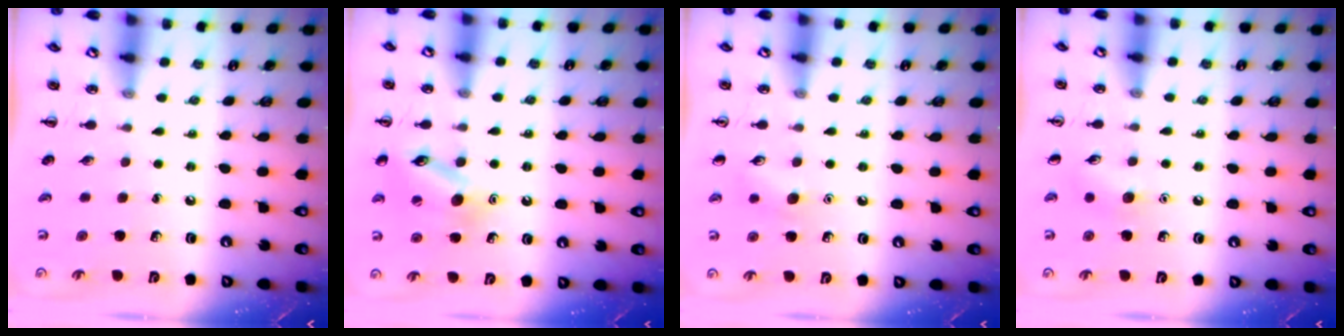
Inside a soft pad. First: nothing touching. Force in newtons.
{"total": 12.6, "press": 12.5, "slide": 1.8}
{"total": 6.5, "press": 6.2, "slide": 1.8}
{"total": 7.1, "press": 6.9, "slide": 1.6}